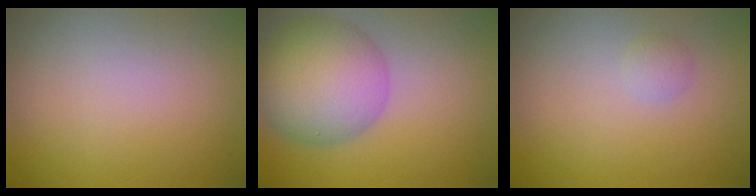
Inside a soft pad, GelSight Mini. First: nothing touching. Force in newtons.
{"total": 8.1, "press": 8.1, "slide": 0.3}
{"total": 0.7, "press": 0.7, "slide": 0.0}